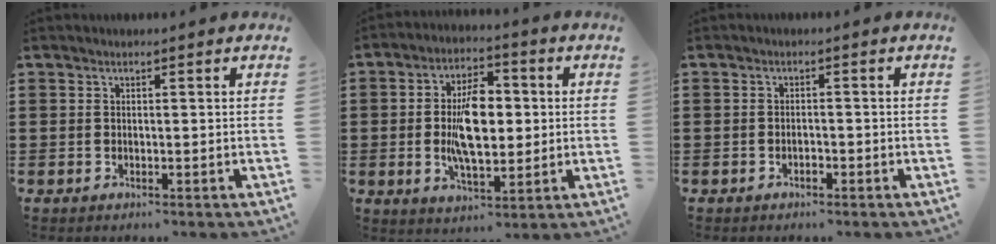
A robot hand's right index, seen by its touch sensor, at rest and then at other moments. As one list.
[{"total": 9.8, "force": [-0.1, 4.9, 8.4], "torque": [-0.160, 0.002, -0.009]}, {"total": 1.1, "force": [-0.7, 0.5, 0.6], "torque": [-0.016, -0.004, -0.013]}]